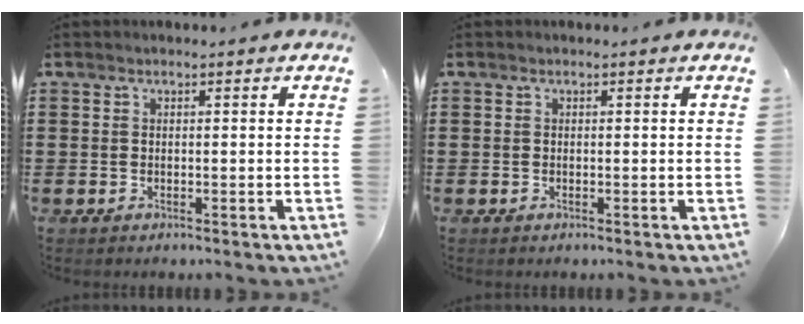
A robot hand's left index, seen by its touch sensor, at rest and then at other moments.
{"total": 0.0}